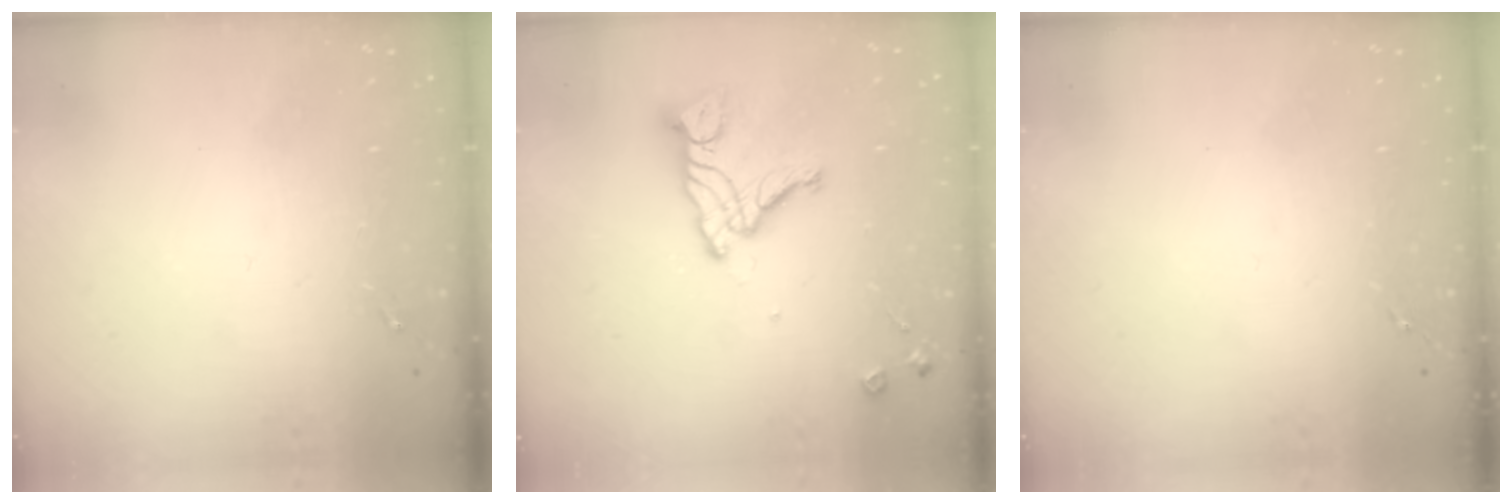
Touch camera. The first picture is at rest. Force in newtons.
{"total": 13.7, "press": 13.7, "slide": 1.3}
{"total": 0.0}